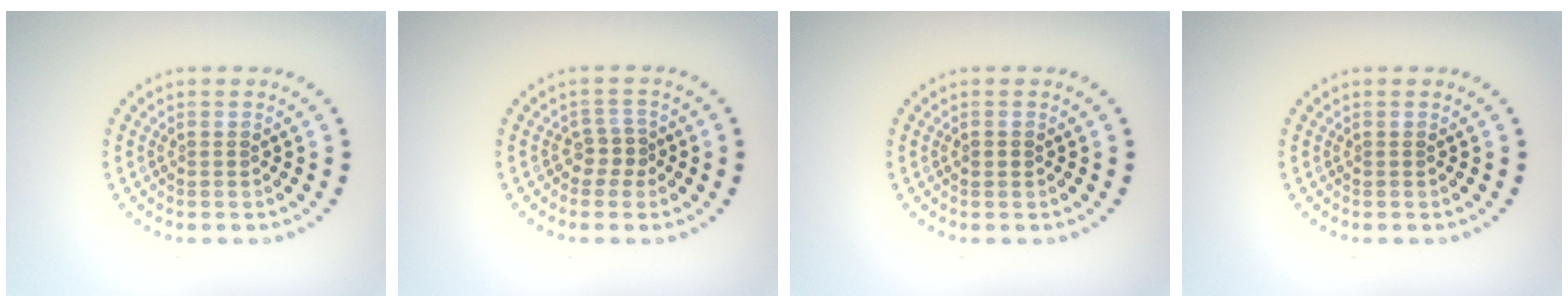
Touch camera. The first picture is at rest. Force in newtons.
{"total": 1.6, "press": 1.3, "slide": 1.0}
{"total": 0.9, "press": 0.9, "slide": 0.1}
{"total": 0.0}